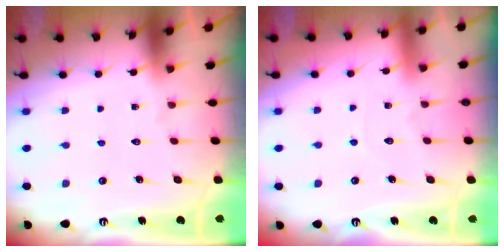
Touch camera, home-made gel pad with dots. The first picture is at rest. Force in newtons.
{"total": 3.0, "press": 2.9, "slide": 0.4}